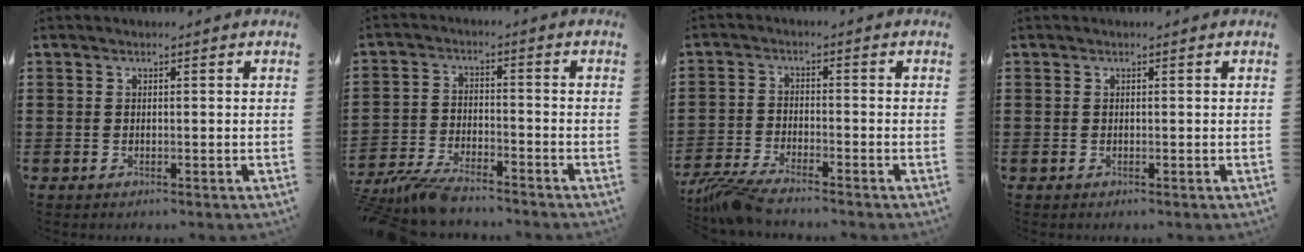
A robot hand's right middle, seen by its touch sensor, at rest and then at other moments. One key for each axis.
{"total": 5.8, "fx": -5.5, "fy": 0.6, "fz": 1.7, "tx": -0.054, "ty": -0.006, "tz": -0.113}
{"total": 4.9, "fx": -4.4, "fy": 0.1, "fz": 2.1, "tx": -0.070, "ty": -0.020, "tz": -0.094}
{"total": 0.0}